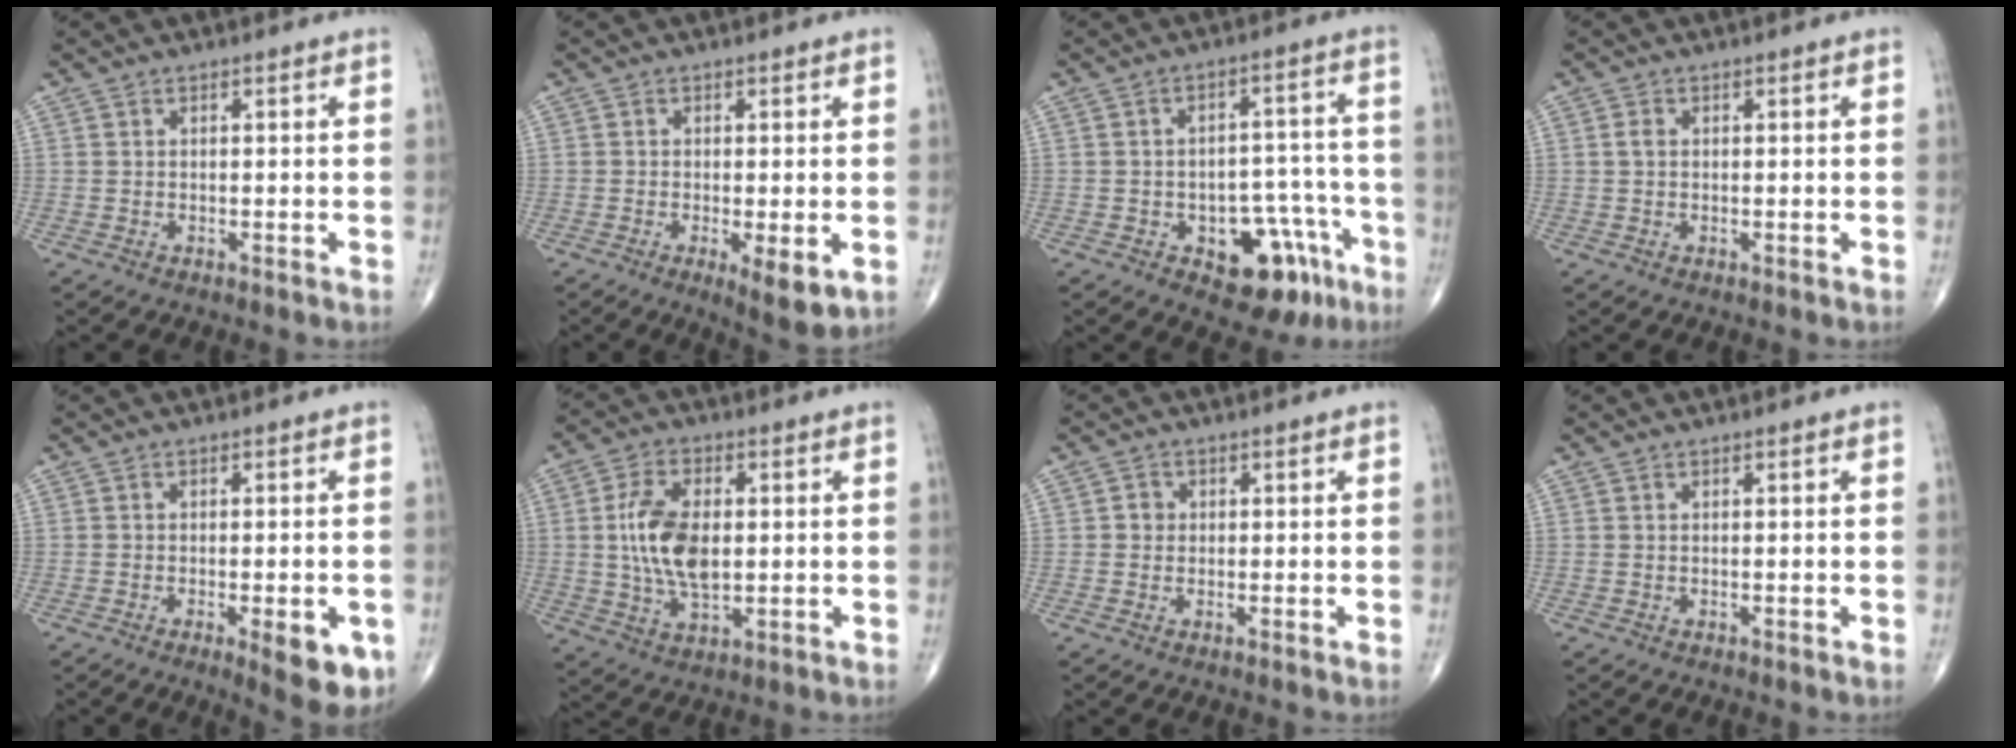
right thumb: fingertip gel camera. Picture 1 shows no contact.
{"total": 6.2, "force": [-1.7, 1.8, 5.6], "torque": [-0.087, -0.018, -0.026]}
{"total": 13.0, "force": [-6.2, 7.4, 8.7], "torque": [-0.070, 0.052, -0.074]}
{"total": 1.1, "force": [0.1, 0.8, 0.8], "torque": [-0.013, 0.001, 0.001]}
{"total": 8.9, "force": [-3.3, 2.9, 7.8], "torque": [-0.081, -0.005, -0.036]}
{"total": 12.1, "force": [0.7, 6.6, 10.1], "torque": [-0.186, -0.001, 0.018]}
{"total": 1.8, "force": [0.1, 1.7, 0.6], "torque": [0.001, 0.004, -0.002]}
{"total": 0.0}